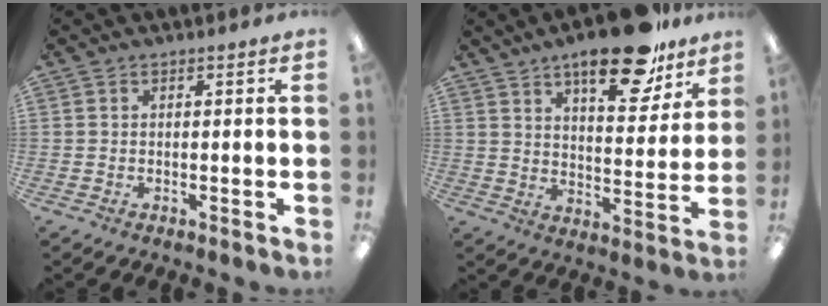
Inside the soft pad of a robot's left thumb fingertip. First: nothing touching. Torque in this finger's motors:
{"motor_torque": [0.33, 0.48, 1.15, -1.63, 0.10]}